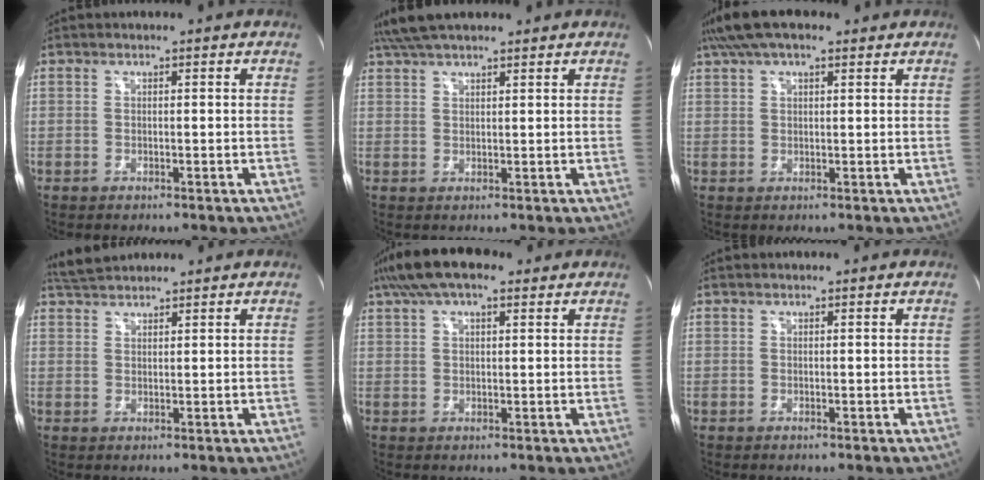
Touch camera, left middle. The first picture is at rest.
{"total": 7.6, "force": [6.3, 1.7, 3.8], "torque": [-0.069, 0.036, 0.114]}
{"total": 7.9, "force": [5.5, 2.7, 5.0], "torque": [-0.098, 0.036, 0.096]}
{"total": 3.7, "force": [3.6, 0.5, 0.7], "torque": [-0.027, 0.022, 0.073]}
{"total": 9.5, "force": [6.4, 3.3, 6.2], "torque": [-0.118, 0.035, 0.108]}
{"total": 0.0}